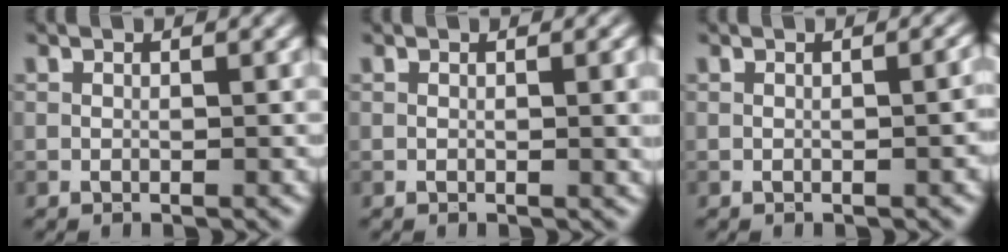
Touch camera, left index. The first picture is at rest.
{"total": 1.9, "force": [0.1, 0.5, 1.9], "torque": [-0.023, -0.002, -0.001]}
{"total": 1.6, "force": [-0.4, 0.5, 1.4], "torque": [-0.014, 0.002, -0.004]}